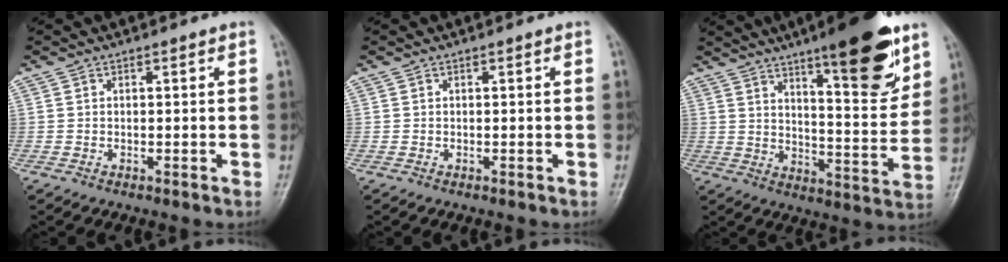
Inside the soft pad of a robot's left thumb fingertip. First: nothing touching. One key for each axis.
{"total": 0.0}
{"total": 17.9, "fx": 11.1, "fy": 4.3, "fz": 13.4, "tx": -0.160, "ty": -0.067, "tz": 0.169}